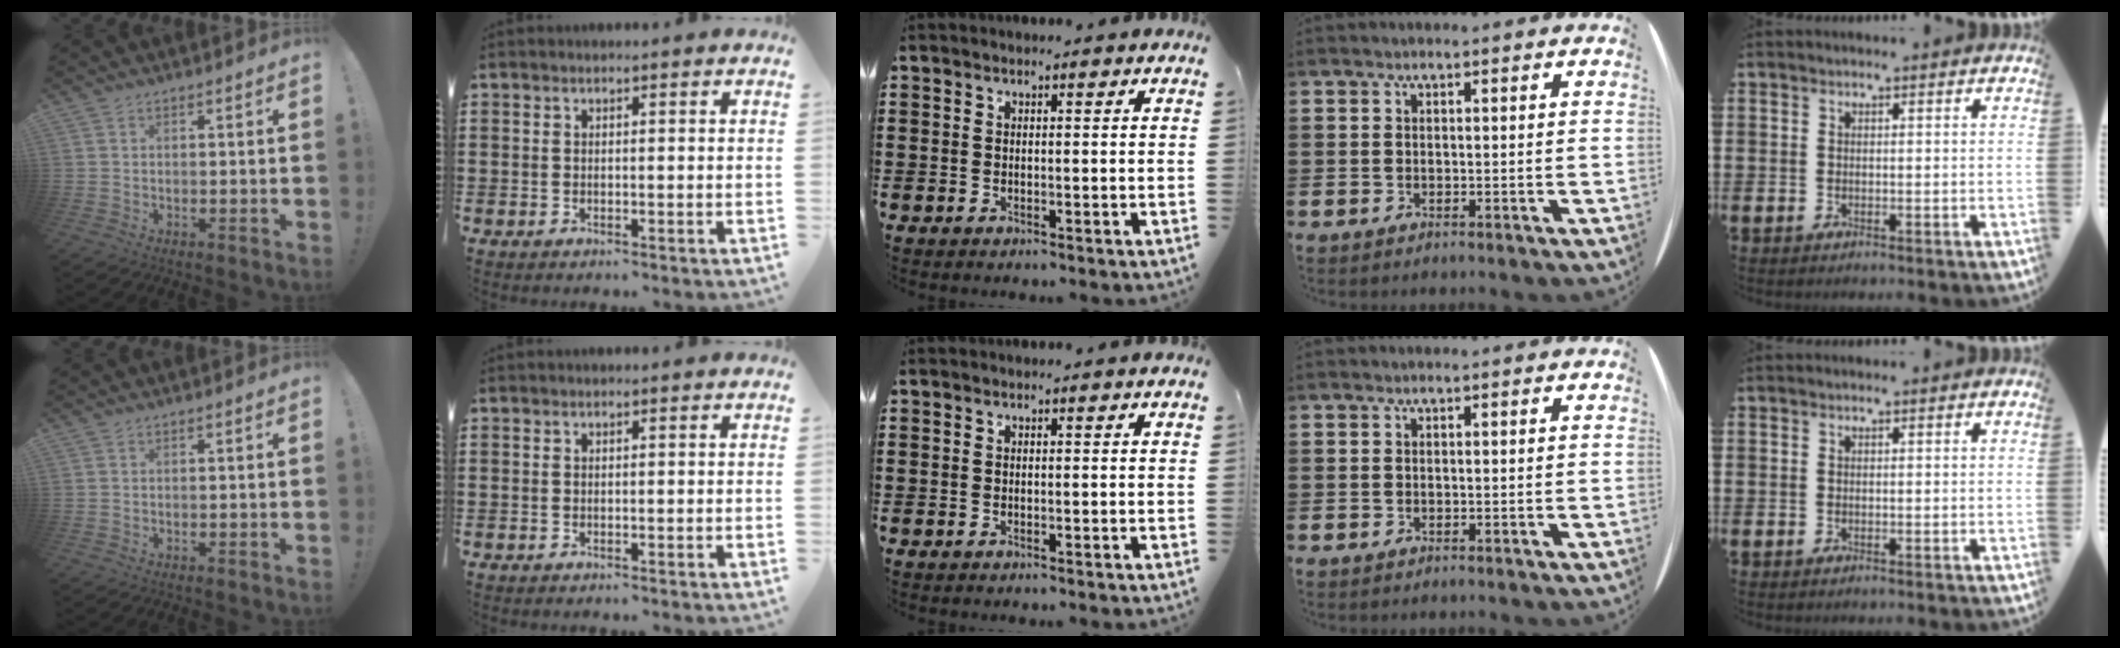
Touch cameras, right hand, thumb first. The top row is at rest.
{}